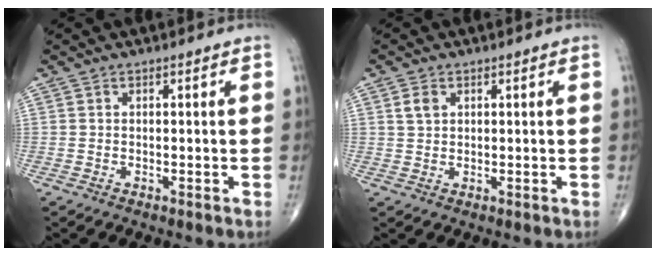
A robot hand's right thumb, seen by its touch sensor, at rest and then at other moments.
{"total": 2.3, "force": [1.0, 1.6, 1.4], "torque": [-0.023, 0.000, 0.020]}